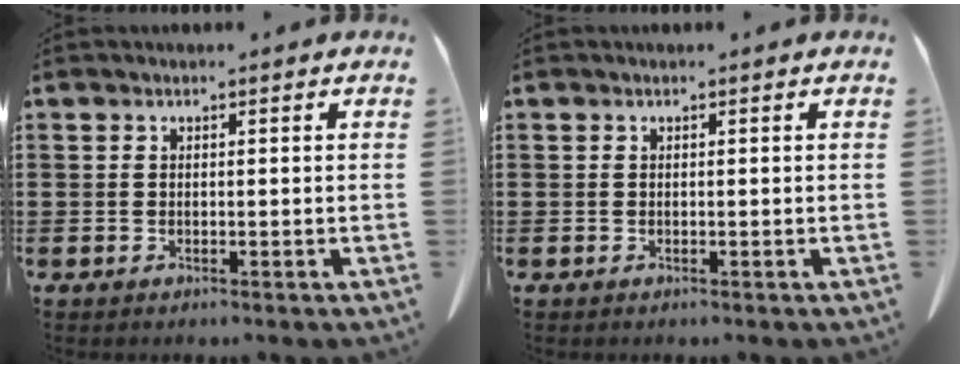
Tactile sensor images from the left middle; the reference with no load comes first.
{"total": 0.0}